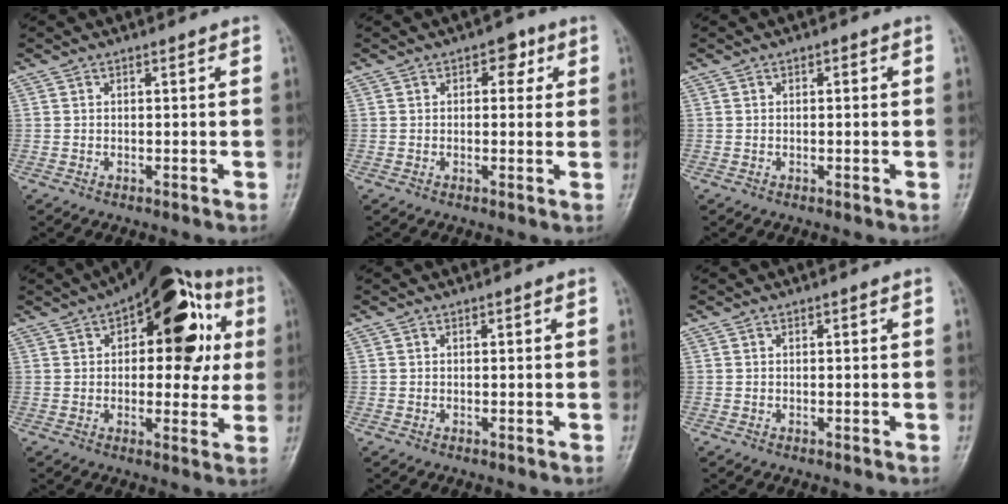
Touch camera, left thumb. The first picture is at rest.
{"total": 4.0, "force": [1.5, 2.6, 2.6], "torque": [-0.005, 0.001, 0.011]}
{"total": 1.0, "force": [0.1, 0.6, 0.7], "torque": [-0.002, 0.003, -0.002]}
{"total": 20.9, "force": [5.7, 10.5, 17.1], "torque": [-0.175, 0.018, 0.067]}
{"total": 0.0}
{"total": 0.0}